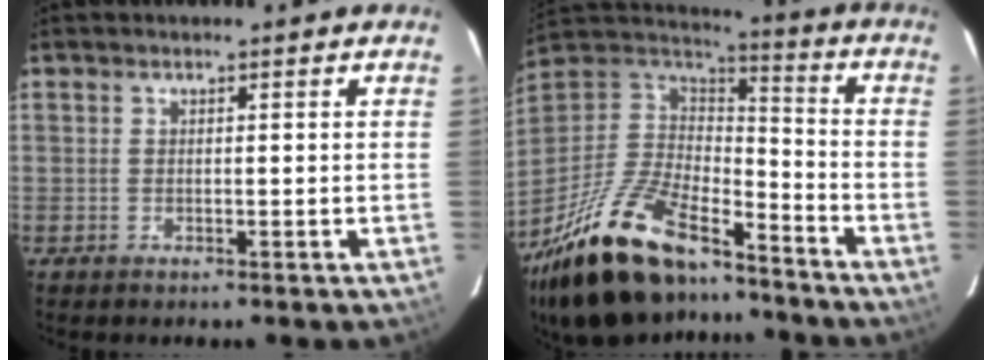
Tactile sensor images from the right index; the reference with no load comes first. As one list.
[{"total": 27.5, "force": [-19.8, 10.7, 15.8], "torque": [-0.328, -0.020, -0.333]}]